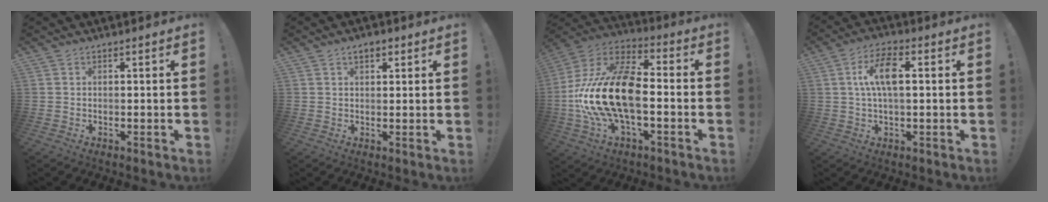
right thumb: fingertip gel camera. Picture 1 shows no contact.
{"total": 3.2, "force": [1.6, 1.8, 2.1], "torque": [-0.035, 0.003, 0.027]}
{"total": 22.2, "force": [-3.3, 11.3, 18.8], "torque": [-0.372, 0.026, -0.049]}
{"total": 10.0, "force": [1.8, 4.2, 8.9], "torque": [-0.155, 0.007, 0.030]}